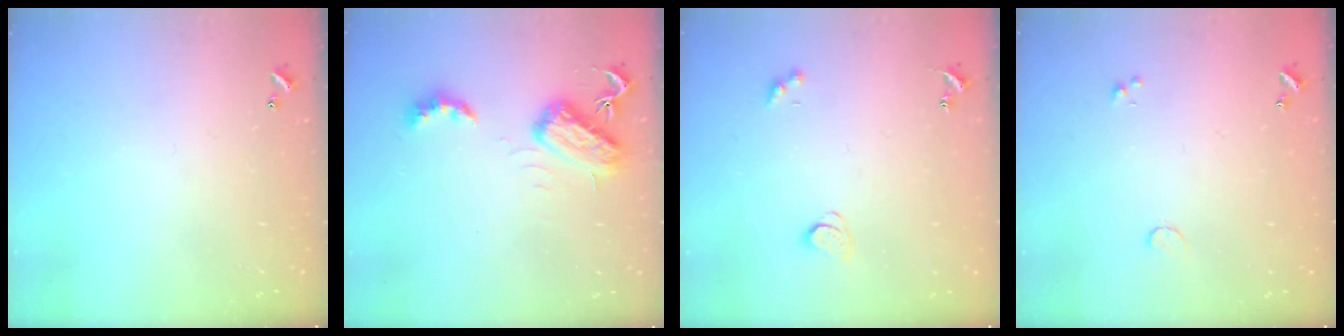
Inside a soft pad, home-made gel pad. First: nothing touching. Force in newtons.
{"total": 5.9, "press": 5.9, "slide": 0.7}
{"total": 2.1, "press": 2.1, "slide": 0.4}
{"total": 0.5, "press": 0.4, "slide": 0.3}